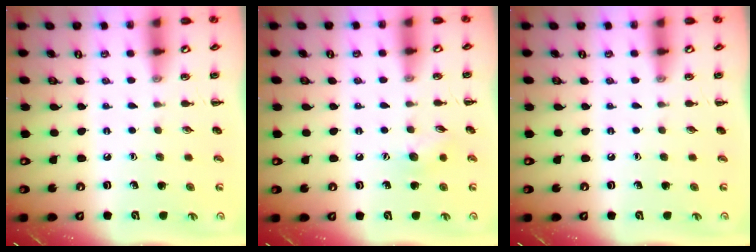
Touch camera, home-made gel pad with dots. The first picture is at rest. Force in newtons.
{"total": 5.8, "press": 5.8, "slide": 0.8}
{"total": 0.0}